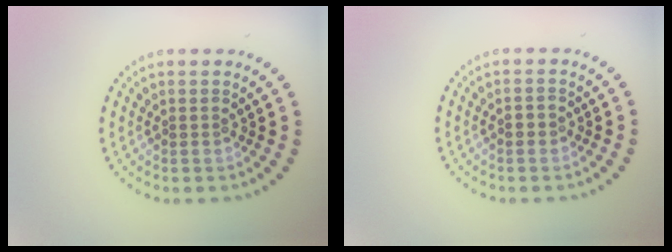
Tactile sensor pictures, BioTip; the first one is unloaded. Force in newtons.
{"total": 1.5, "press": 1.5, "slide": 0.1}